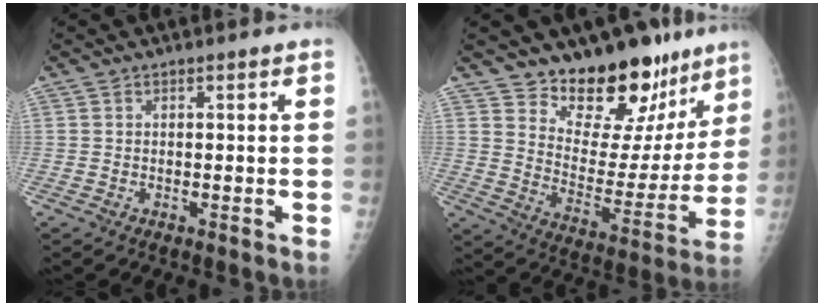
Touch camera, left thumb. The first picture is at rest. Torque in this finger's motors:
{"motor_torque": [0.36, 0.35, -0.31, -0.48, 0.04]}